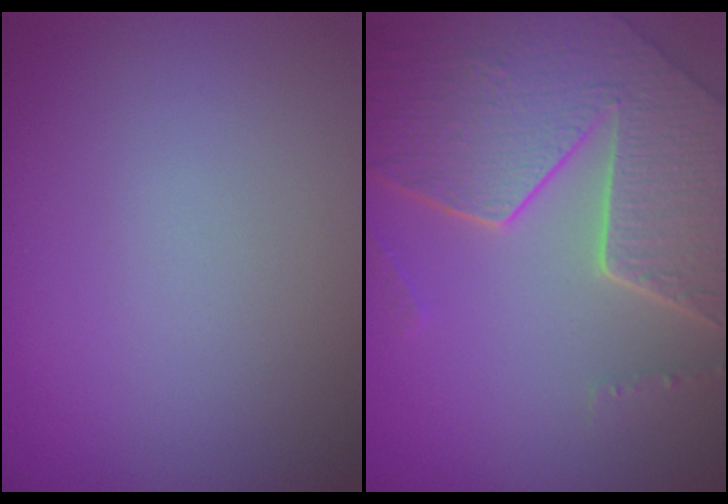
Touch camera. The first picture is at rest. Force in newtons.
{"total": 7.9, "press": 5.6, "slide": 5.6}